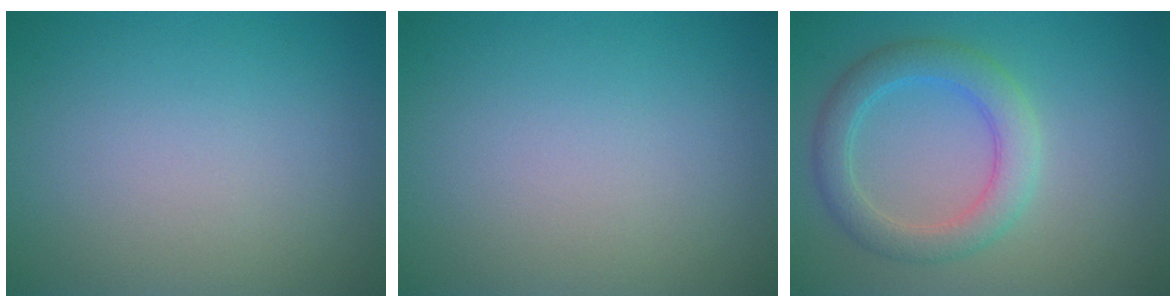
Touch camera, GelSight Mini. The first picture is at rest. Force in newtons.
{"total": 0.0}
{"total": 3.8, "press": 3.8, "slide": 0.1}